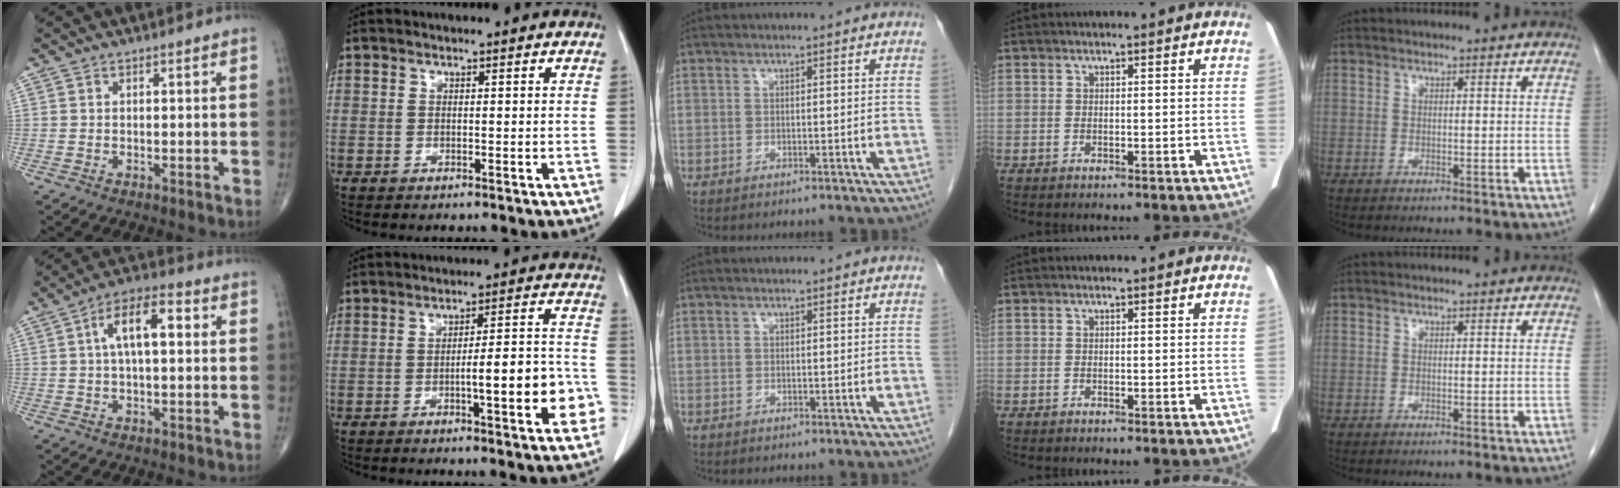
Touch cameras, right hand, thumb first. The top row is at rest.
{"thumb": {"total": 9.8, "force": [2.0, 4.1, 8.7], "torque": [-0.145, 0.023, 0.025]}, "index": {"total": 11.3, "force": [-3.4, 1.8, 10.6], "torque": [-0.134, 0.021, -0.041]}}